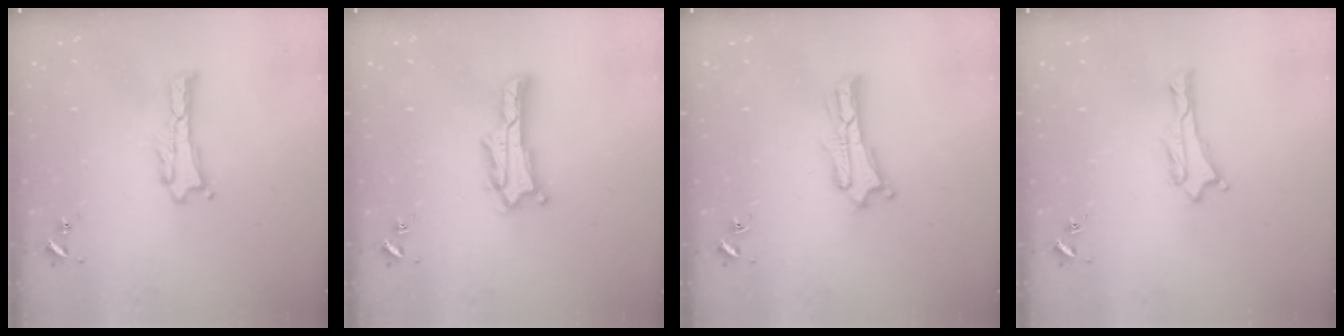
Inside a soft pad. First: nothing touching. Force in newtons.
{"total": 3.0, "press": 2.9, "slide": 0.3}
{"total": 2.5, "press": 2.5, "slide": 0.2}
{"total": 0.8, "press": 0.8, "slide": 0.2}